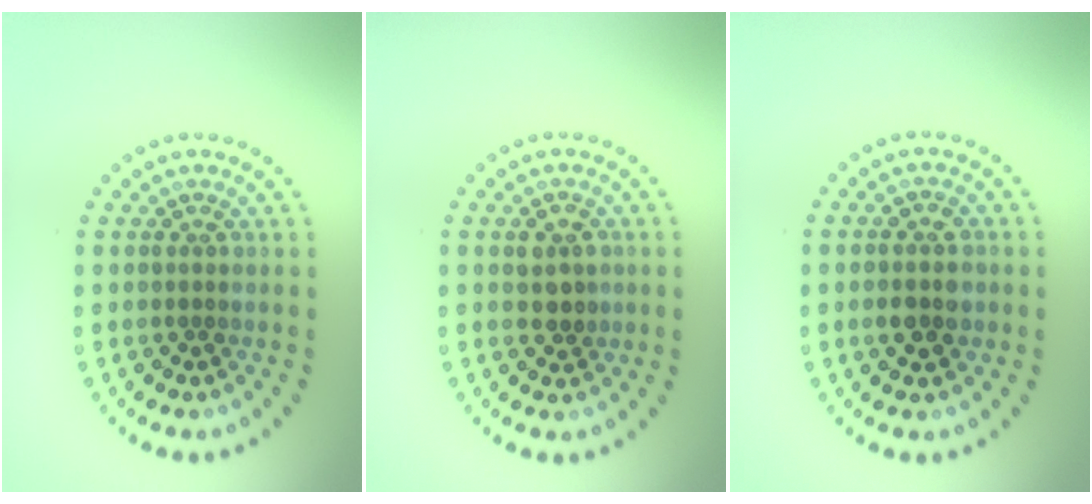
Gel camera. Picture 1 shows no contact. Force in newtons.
{"total": 2.1, "press": 2.1, "slide": 0.5}
{"total": 2.5, "press": 2.5, "slide": 0.3}